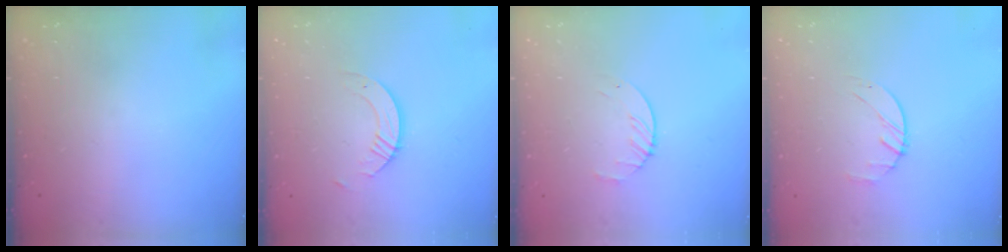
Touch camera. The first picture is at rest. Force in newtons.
{"total": 3.4, "press": 3.4, "slide": 0.3}
{"total": 3.1, "press": 3.1, "slide": 0.4}
{"total": 1.9, "press": 1.9, "slide": 0.3}